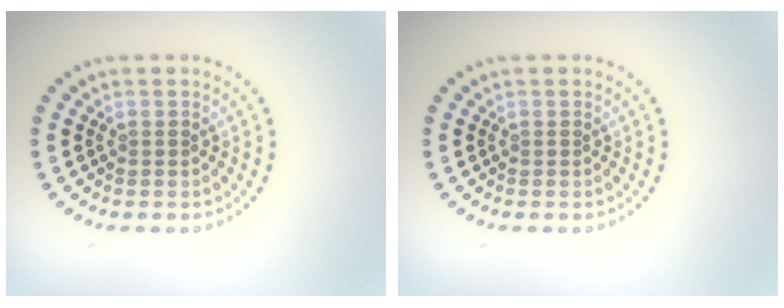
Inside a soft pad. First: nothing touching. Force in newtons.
{"total": 0.0}